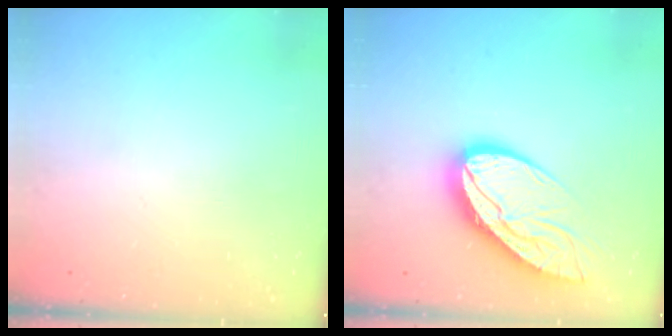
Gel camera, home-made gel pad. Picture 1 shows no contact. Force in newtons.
{"total": 16.2, "press": 16.1, "slide": 1.7}